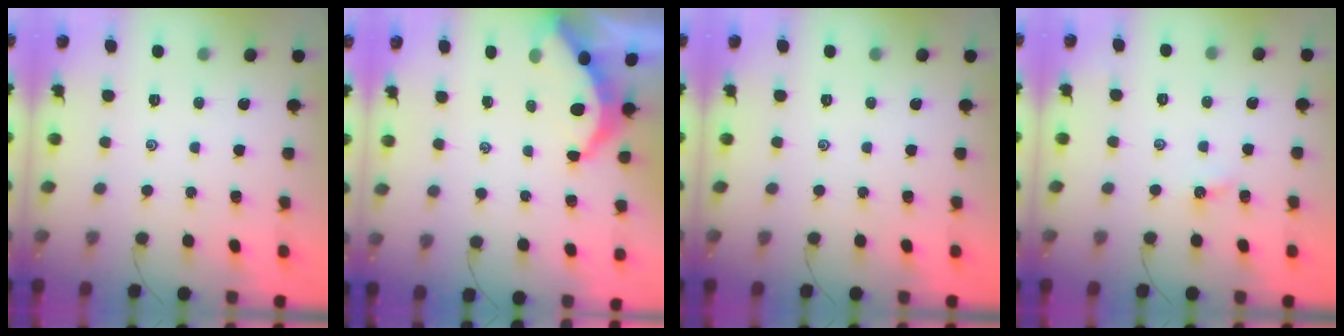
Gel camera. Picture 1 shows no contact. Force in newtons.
{"total": 5.3, "press": 5.3, "slide": 0.4}
{"total": 0.0}
{"total": 2.4, "press": 2.4, "slide": 0.3}